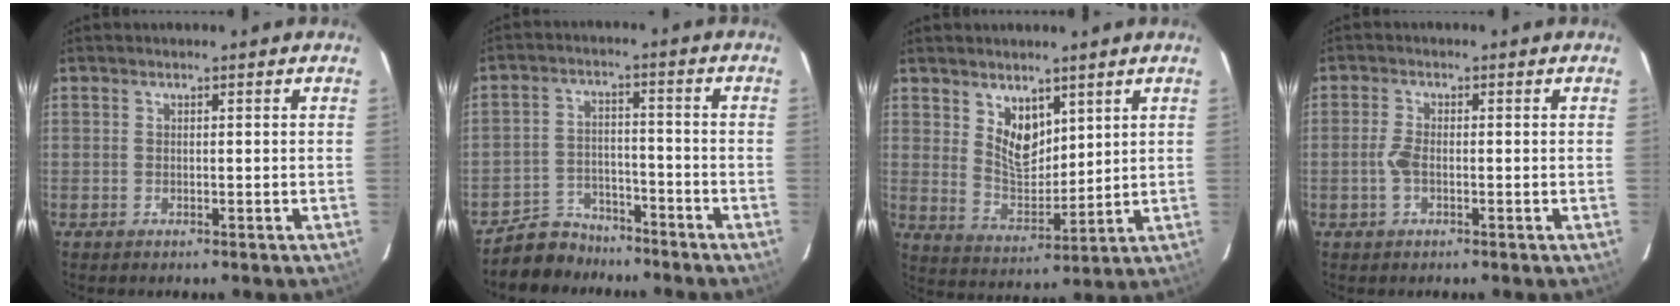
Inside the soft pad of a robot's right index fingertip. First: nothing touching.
{"total": 8.0, "force": [-6.9, 4.0, 0.6], "torque": [-0.036, 0.014, -0.112]}
{"total": 7.7, "force": [4.3, 4.5, 4.5], "torque": [-0.071, -0.002, 0.089]}
{"total": 2.9, "force": [-0.8, 1.4, 2.5], "torque": [-0.059, 0.002, -0.016]}